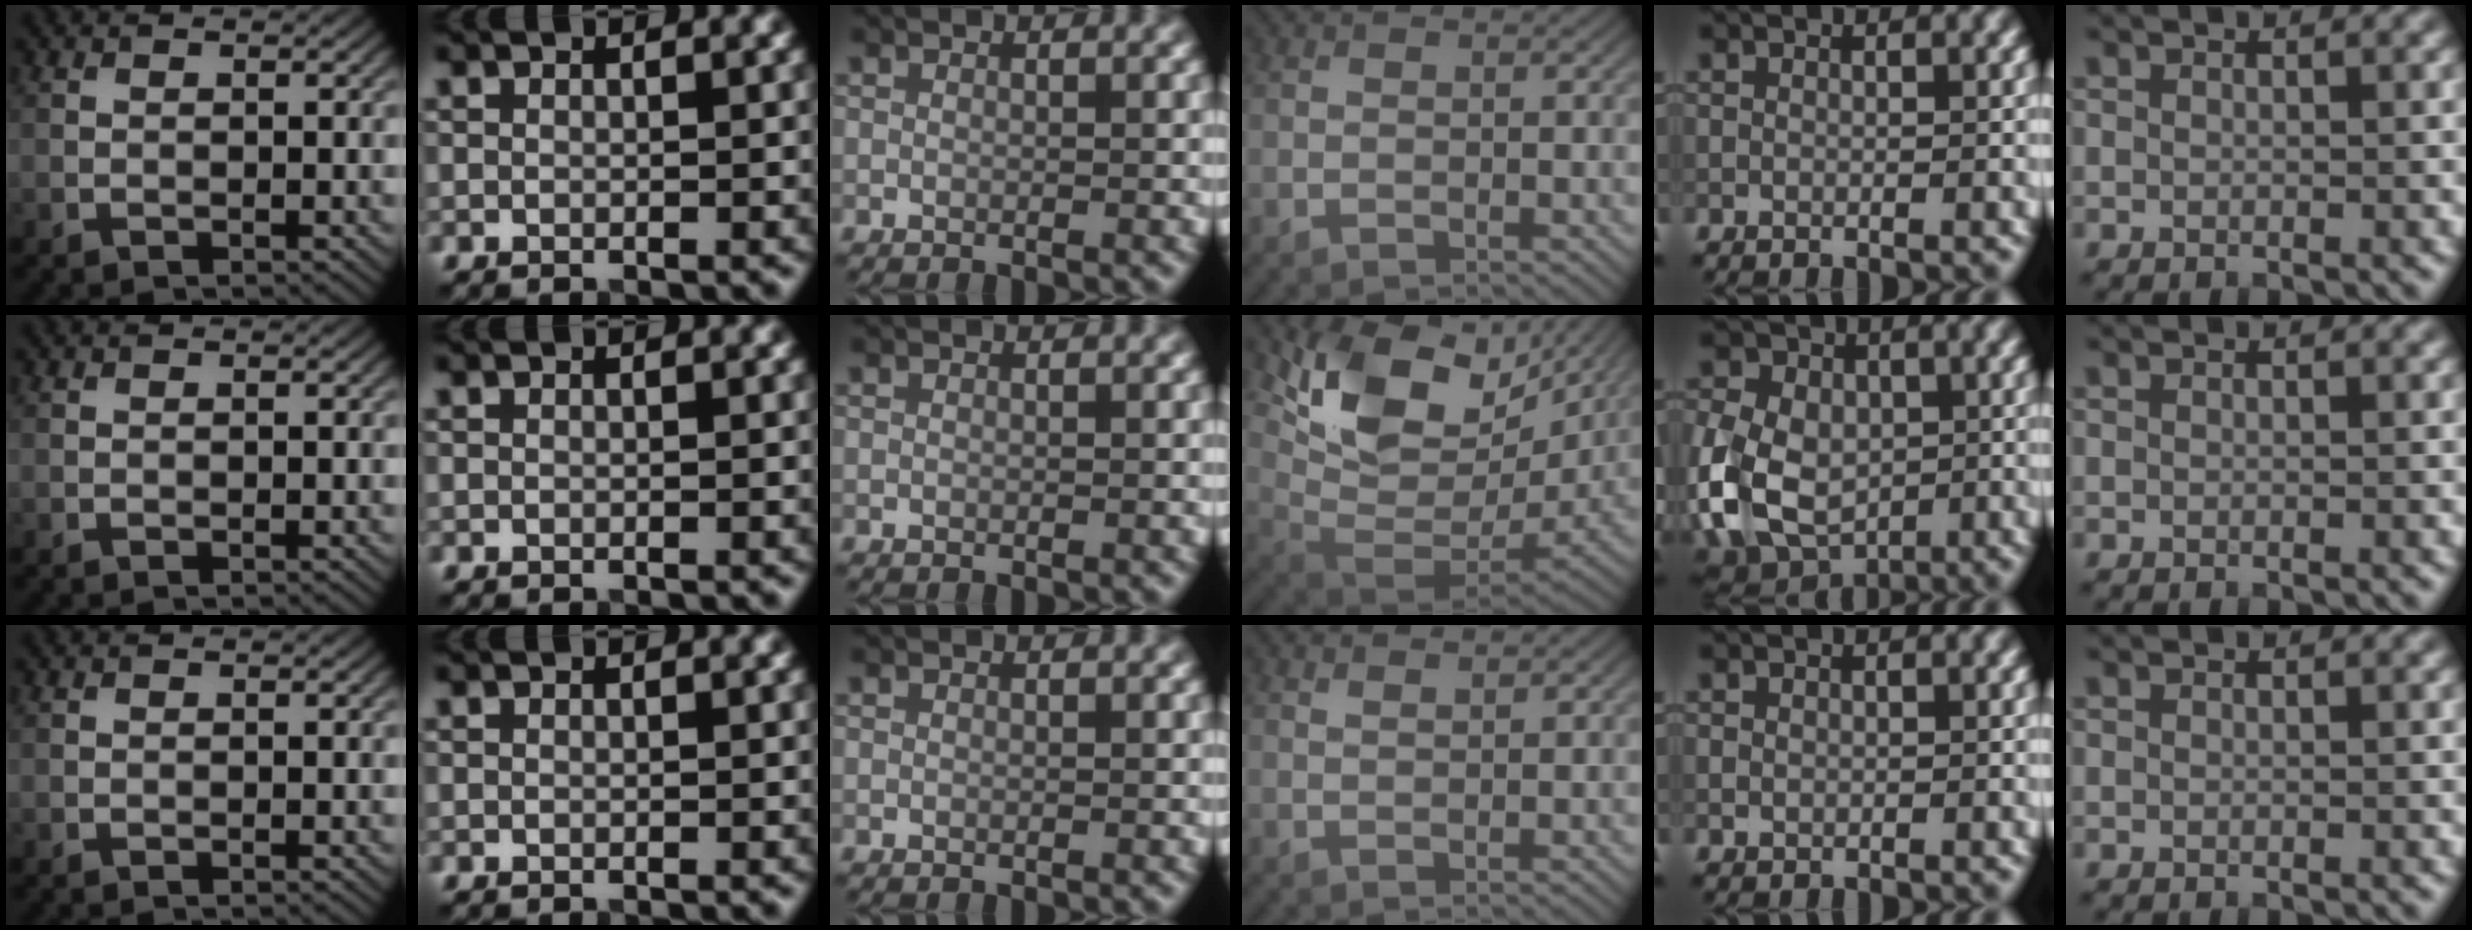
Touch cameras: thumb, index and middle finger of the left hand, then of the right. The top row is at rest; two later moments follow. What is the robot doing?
{"motion": "lift_and_place", "object": "coin"}